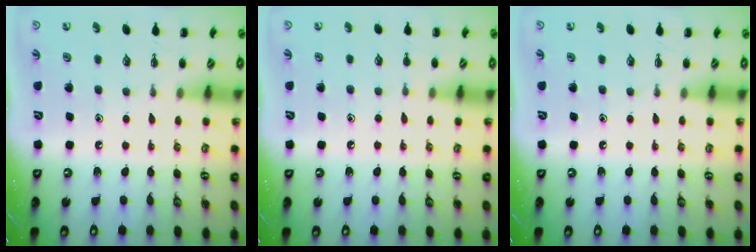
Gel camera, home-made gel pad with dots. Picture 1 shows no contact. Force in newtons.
{"total": 5.1, "press": 4.8, "slide": 1.8}
{"total": 0.0}